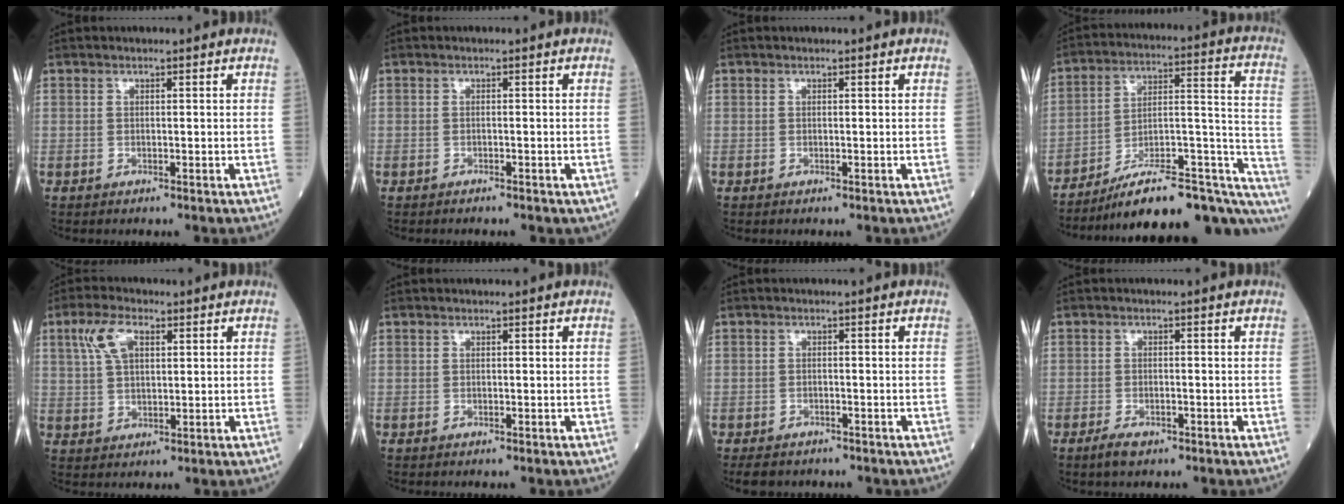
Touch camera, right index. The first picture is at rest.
{"total": 1.8, "force": [-1.5, 0.5, 0.9], "torque": [-0.015, -0.003, -0.013]}
{"total": 0.0}
{"total": 23.7, "force": [-18.2, 5.4, 14.2], "torque": [-0.122, 0.052, -0.265]}
{"total": 6.2, "force": [2.6, 2.8, 4.9], "torque": [-0.109, 0.016, 0.054]}
{"total": 0.0}
{"total": 4.0, "force": [-3.3, 2.0, 0.9], "torque": [-0.013, 0.000, -0.047]}
{"total": 2.5, "force": [-1.6, 1.0, 1.7], "torque": [-0.034, -0.002, -0.026]}